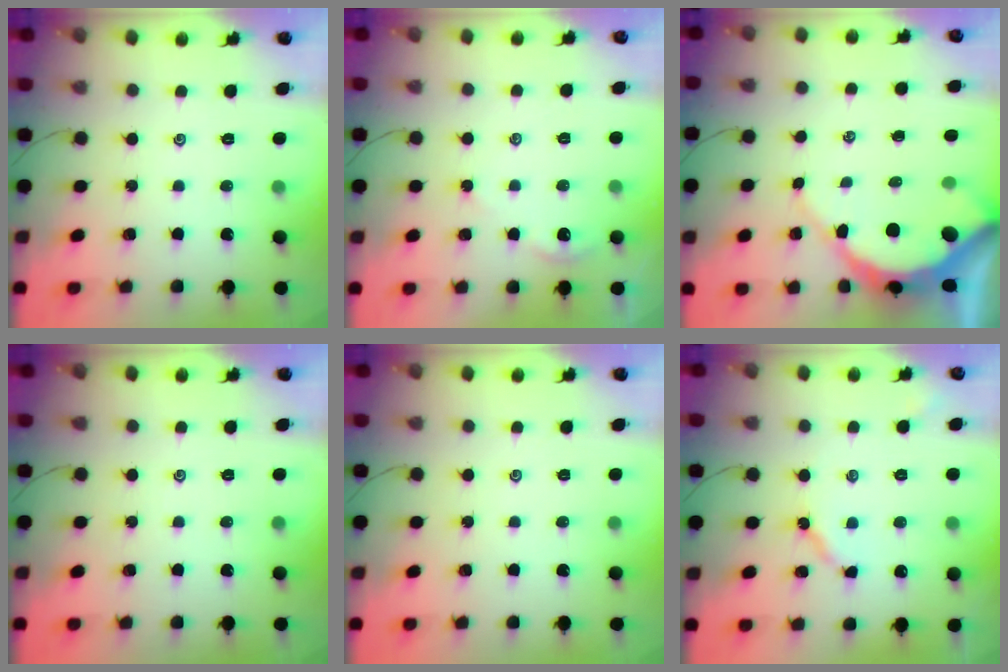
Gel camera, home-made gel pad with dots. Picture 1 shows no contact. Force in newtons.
{"total": 1.6, "press": 1.5, "slide": 0.3}
{"total": 9.5, "press": 9.5, "slide": 1.2}
{"total": 0.0}
{"total": 0.0}
{"total": 5.3, "press": 5.3, "slide": 0.5}